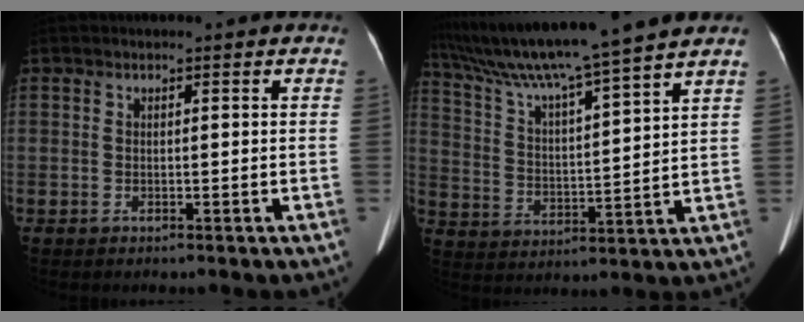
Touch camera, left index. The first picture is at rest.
{"total": 16.5, "force": [14.1, -1.8, 8.3], "torque": [-0.154, 0.005, 0.230]}